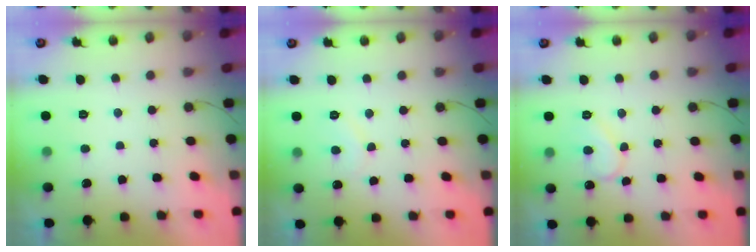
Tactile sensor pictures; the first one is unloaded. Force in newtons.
{"total": 5.7, "press": 5.7, "slide": 0.5}
{"total": 8.8, "press": 8.7, "slide": 0.8}